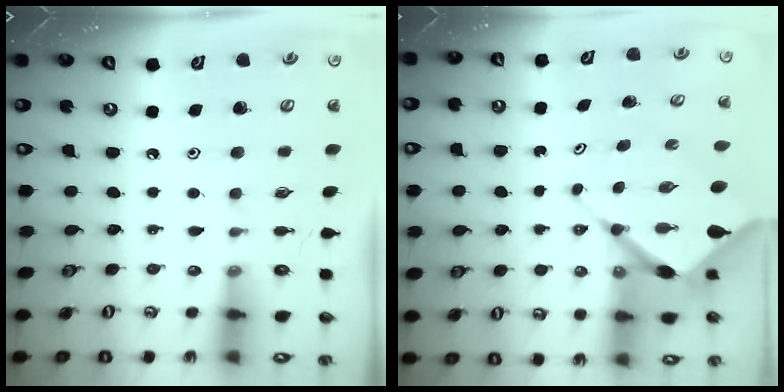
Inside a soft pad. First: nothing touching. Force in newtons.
{"total": 10.6, "press": 10.6, "slide": 1.0}